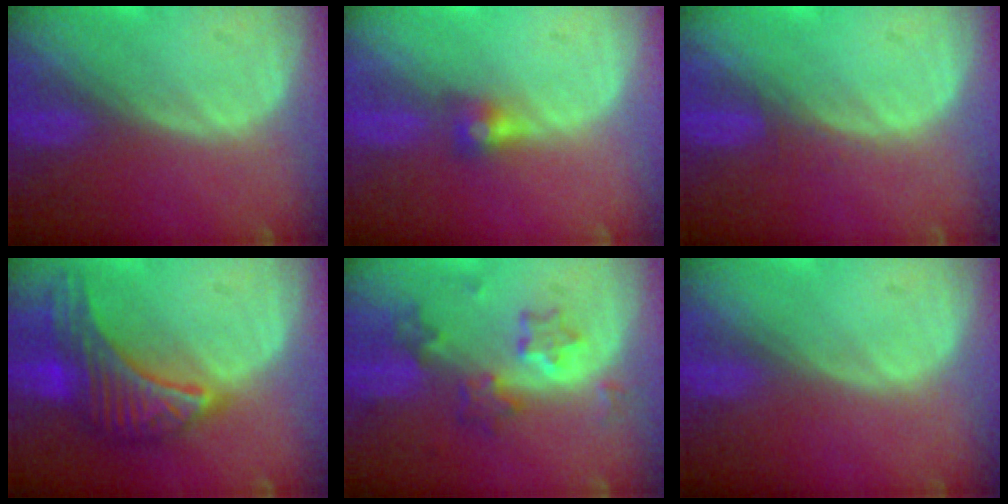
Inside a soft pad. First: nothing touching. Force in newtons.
{"total": 2.8, "press": 2.5, "slide": 1.3}
{"total": 1.0, "press": 0.9, "slide": 0.3}
{"total": 10.0, "press": 10.0, "slide": 0.5}
{"total": 6.9, "press": 6.1, "slide": 3.0}
{"total": 0.0}